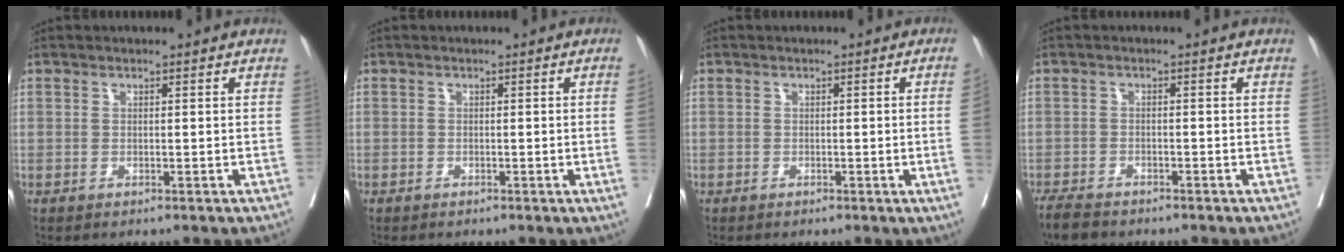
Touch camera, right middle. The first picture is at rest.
{"total": 1.3, "force": [-0.3, -0.6, 1.2], "torque": [-0.012, -0.001, -0.004]}
{"total": 2.4, "force": [-0.4, -1.0, 2.2], "torque": [-0.026, -0.004, -0.003]}
{"total": 4.3, "force": [-3.8, 1.3, 1.5], "torque": [-0.029, -0.009, -0.065]}